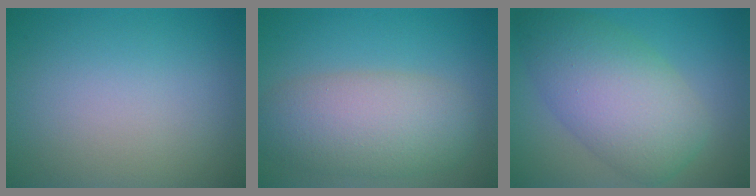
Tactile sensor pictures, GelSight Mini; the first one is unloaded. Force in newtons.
{"total": 6.7, "press": 6.7, "slide": 0.1}
{"total": 7.8, "press": 7.8, "slide": 0.5}